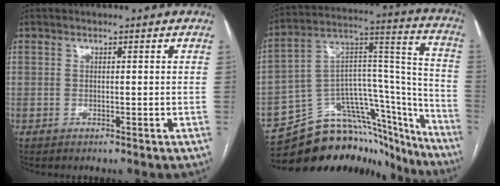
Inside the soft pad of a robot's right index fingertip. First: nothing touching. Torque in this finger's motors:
{"motor_torque": [-0.15, -0.91, -1.05, -0.21]}